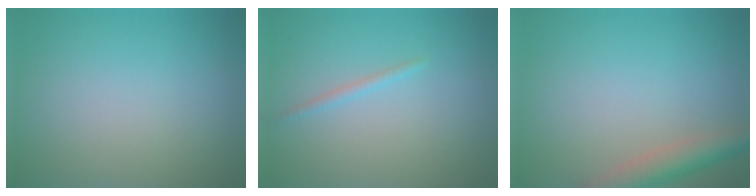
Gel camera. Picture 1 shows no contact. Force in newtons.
{"total": 0.8, "press": 0.8, "slide": 0.1}
{"total": 4.1, "press": 4.0, "slide": 0.3}